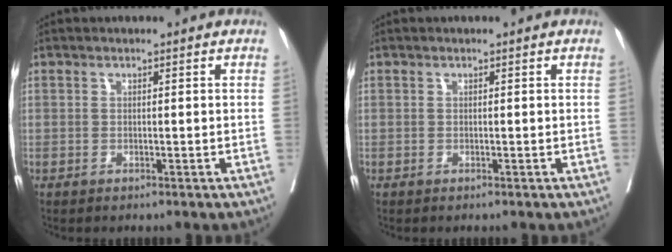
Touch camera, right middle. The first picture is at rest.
{"total": 0.0}